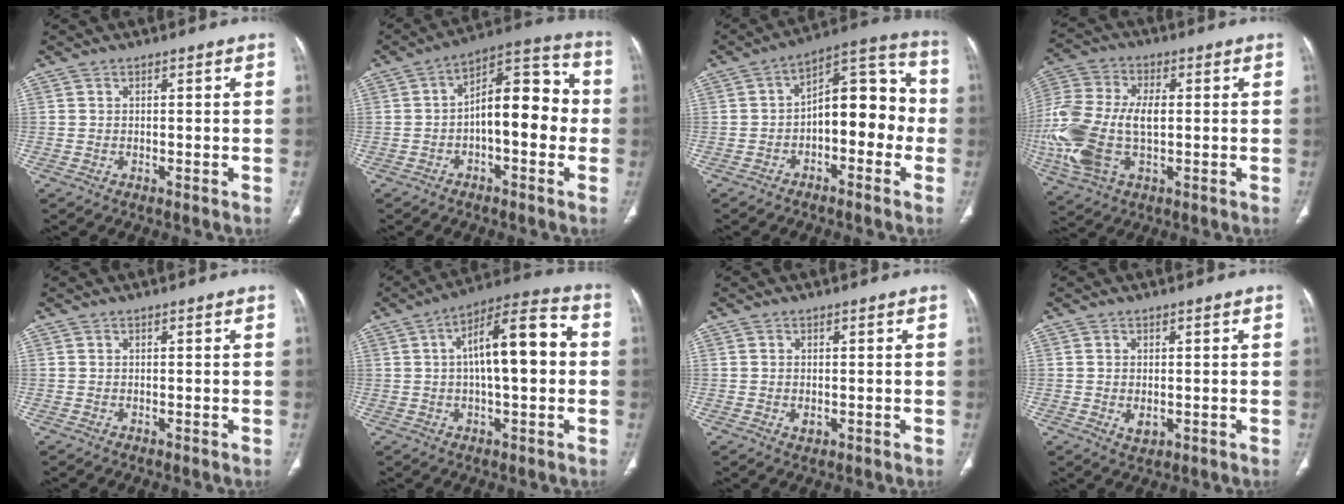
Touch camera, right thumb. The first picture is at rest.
{"total": 13.5, "force": [-1.3, 6.4, 11.8], "torque": [-0.144, 0.047, -0.031]}
{"total": 13.5, "force": [-2.3, 7.3, 11.1], "torque": [-0.119, 0.055, -0.045]}
{"total": 18.7, "force": [-1.7, 10.6, 15.4], "torque": [-0.371, 0.003, -0.027]}
{"total": 0.0}
{"total": 15.0, "force": [1.2, 5.3, 14.0], "torque": [-0.212, 0.033, 0.010]}
{"total": 1.4, "force": [-0.2, 1.0, 1.0], "torque": [-0.017, -0.003, -0.002]}
{"total": 2.4, "force": [-0.3, 1.5, 1.9], "torque": [-0.032, -0.006, 0.001]}